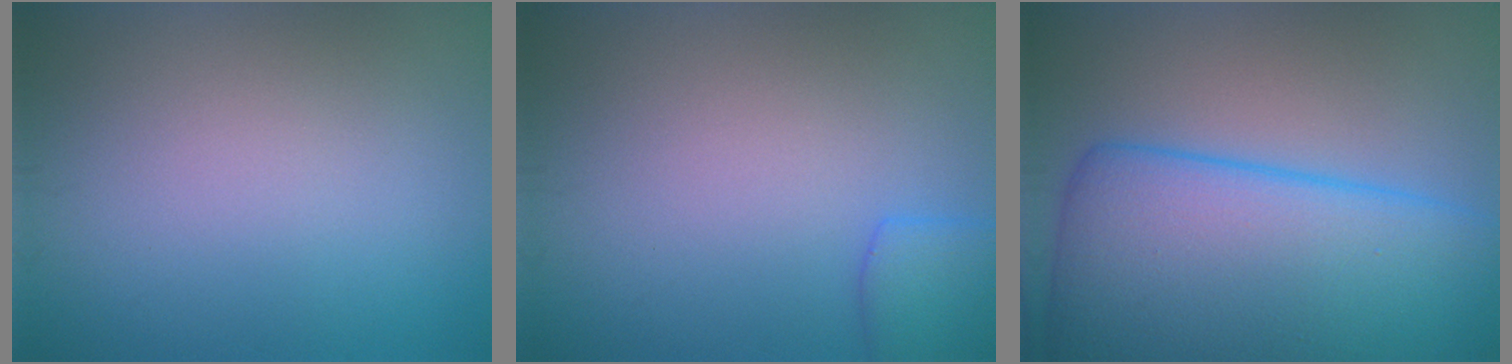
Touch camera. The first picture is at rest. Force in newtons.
{"total": 2.7, "press": 2.7, "slide": 0.1}
{"total": 14.6, "press": 14.6, "slide": 0.4}